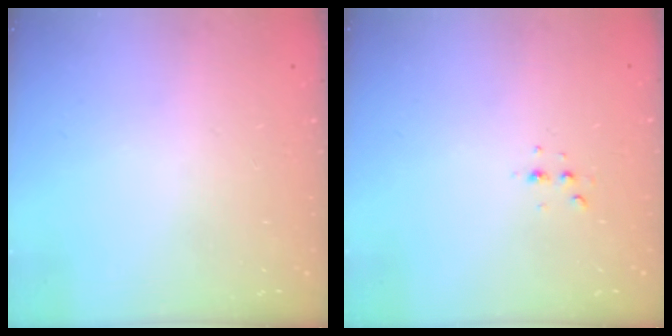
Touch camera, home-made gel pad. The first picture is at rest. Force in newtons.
{"total": 2.8, "press": 2.8, "slide": 0.7}